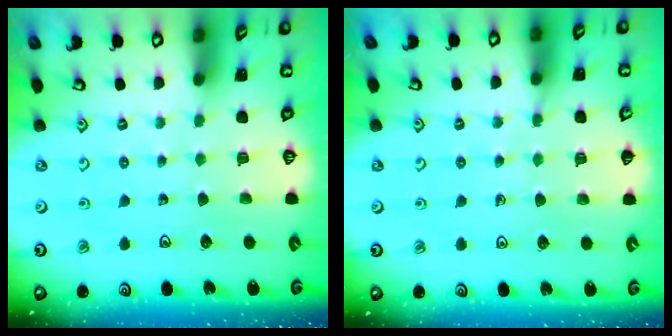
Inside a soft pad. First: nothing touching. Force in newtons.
{"total": 5.1, "press": 4.9, "slide": 1.5}